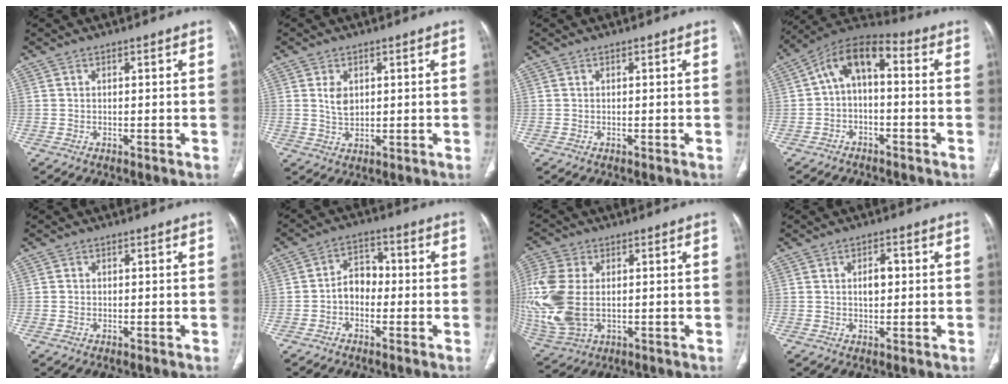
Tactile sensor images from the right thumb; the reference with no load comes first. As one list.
[{"total": 3.7, "force": [1.0, 2.5, 2.5], "torque": [-0.036, -0.010, 0.025]}, {"total": 0.0}, {"total": 9.8, "force": [-0.2, 5.3, 8.2], "torque": [-0.129, 0.045, -0.017]}, {"total": 0.7, "force": [-0.1, 0.7, 0.1], "torque": [0.000, 0.004, -0.002]}, {"total": 5.6, "force": [-1.4, 4.3, 3.4], "torque": [-0.034, 0.028, -0.037]}, {"total": 17.6, "force": [0.0, 11.4, 13.4], "torque": [-0.349, -0.008, 0.014]}, {"total": 3.5, "force": [0.4, 2.0, 2.8], "torque": [-0.037, 0.006, 0.008]}]